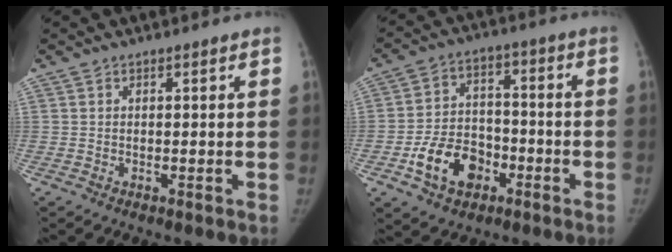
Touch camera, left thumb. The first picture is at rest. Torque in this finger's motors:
{"motor_torque": [-0.33, 0.44, 0.22, 0.16, 0.04]}